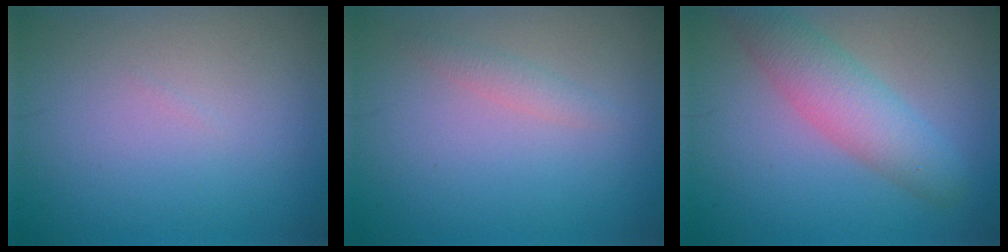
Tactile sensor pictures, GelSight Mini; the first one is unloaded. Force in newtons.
{"total": 1.2, "press": 1.2, "slide": 0.1}
{"total": 4.6, "press": 4.6, "slide": 0.3}